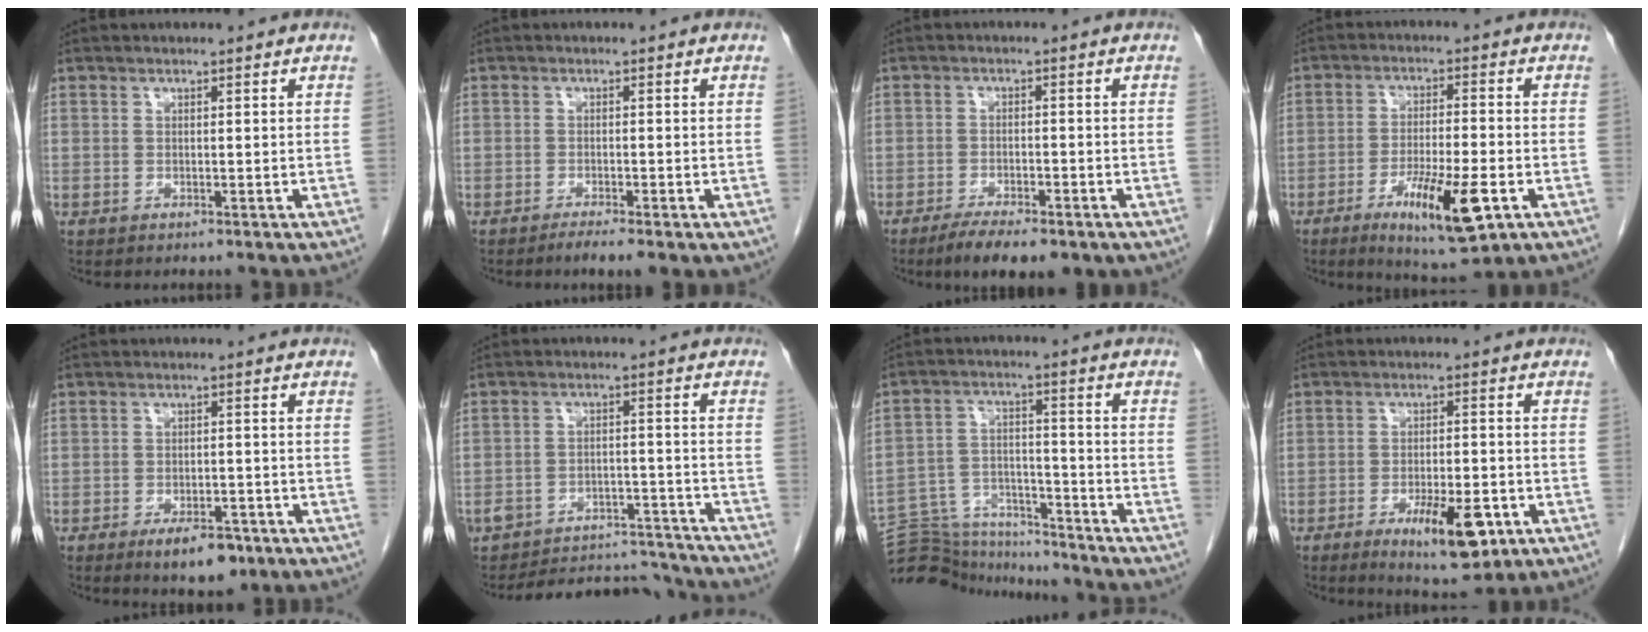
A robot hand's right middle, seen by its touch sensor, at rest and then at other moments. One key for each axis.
{"total": 3.2, "fx": -2.2, "fy": 0.6, "fz": 2.3, "tx": -0.034, "ty": -0.005, "tz": -0.030}
{"total": 8.0, "fx": -5.6, "fy": 2.6, "fz": 5.1, "tx": -0.072, "ty": -0.011, "tz": -0.082}
{"total": 12.5, "fx": -5.1, "fy": 3.5, "fz": 10.9, "tx": -0.183, "ty": -0.012, "tz": -0.076}
{"total": 6.0, "fx": -3.8, "fy": 2.6, "fz": 3.9, "tx": -0.055, "ty": 0.000, "tz": -0.050}
{"total": 14.3, "fx": -13.8, "fy": 3.2, "fz": 1.7, "tx": -0.020, "ty": 0.023, "tz": -0.182}
{"total": 15.0, "fx": -14.7, "fy": 2.1, "fz": 2.1, "tx": -0.043, "ty": 0.026, "tz": -0.232}
{"total": 9.5, "fx": -4.4, "fy": 2.6, "fz": 8.0, "tx": -0.124, "ty": -0.012, "tz": -0.059}